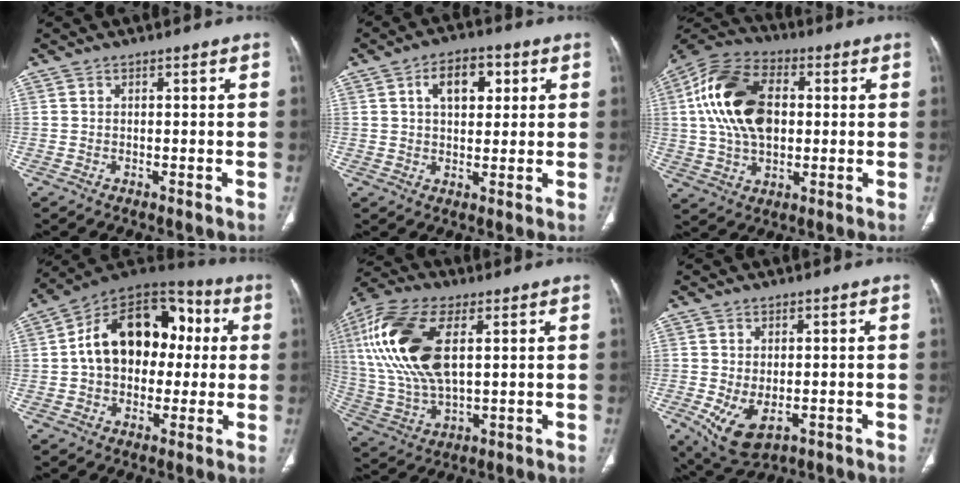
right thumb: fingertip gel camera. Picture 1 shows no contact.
{"total": 8.5, "force": [2.8, 5.1, 6.2], "torque": [-0.071, 0.003, 0.042]}
{"total": 18.6, "force": [2.5, 11.8, 14.2], "torque": [-0.258, 0.017, 0.044]}
{"total": 20.7, "force": [2.0, 14.3, 14.9], "torque": [-0.204, 0.035, 0.026]}
{"total": 20.5, "force": [5.2, 10.0, 17.0], "torque": [-0.368, -0.003, 0.099]}
{"total": 7.7, "force": [-1.9, 4.4, 6.0], "torque": [-0.111, -0.010, -0.016]}